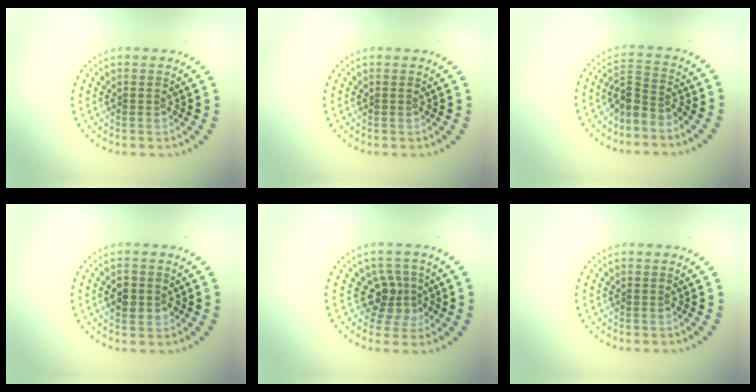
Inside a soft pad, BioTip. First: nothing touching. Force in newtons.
{"total": 0.0}
{"total": 2.8, "press": 2.1, "slide": 1.9}
{"total": 2.0, "press": 2.0, "slide": 0.2}
{"total": 2.9, "press": 2.4, "slide": 1.6}
{"total": 0.0}